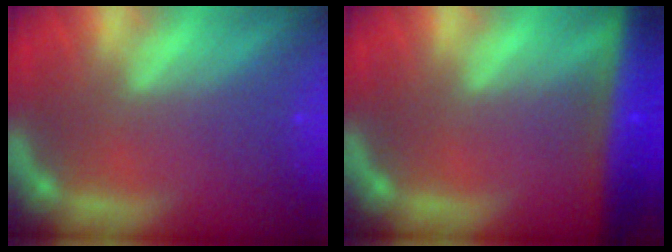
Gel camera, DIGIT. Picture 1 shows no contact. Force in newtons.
{"total": 8.6}